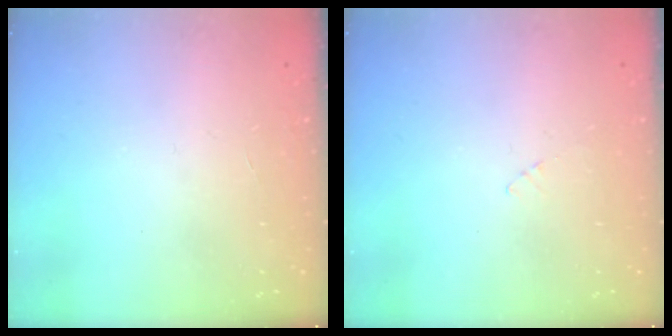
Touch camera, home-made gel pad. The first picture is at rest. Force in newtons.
{"total": 2.3, "press": 2.3, "slide": 0.2}